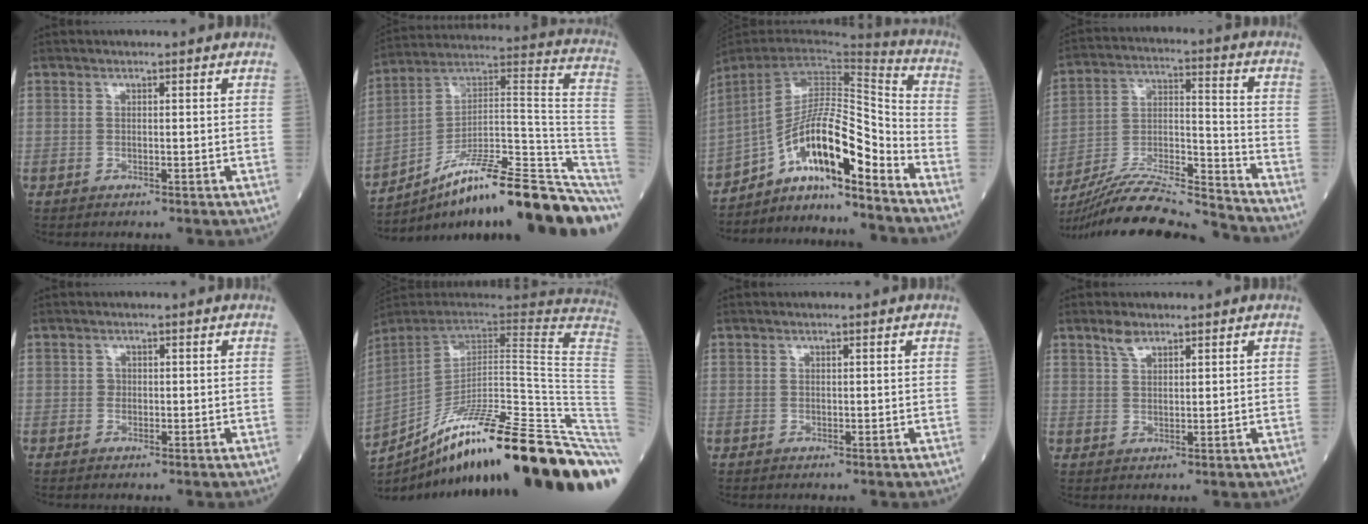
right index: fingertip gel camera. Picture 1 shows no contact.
{"total": 23.3, "force": [-14.2, 3.0, 18.2], "torque": [-0.175, 0.059, -0.224]}
{"total": 16.5, "force": [-11.8, 1.6, 11.4], "torque": [-0.208, 0.023, -0.207]}
{"total": 19.9, "force": [-18.8, -0.2, 6.5], "torque": [-0.142, -0.001, -0.321]}
{"total": 0.7, "force": [0.0, 0.6, 0.2], "torque": [0.001, 0.002, -0.001]}
{"total": 34.8, "force": [-22.5, 0.3, 26.5], "torque": [-0.256, -0.017, -0.331]}
{"total": 0.0}
{"total": 2.4, "force": [1.9, 0.9, 1.2], "torque": [-0.027, 0.005, 0.039]}